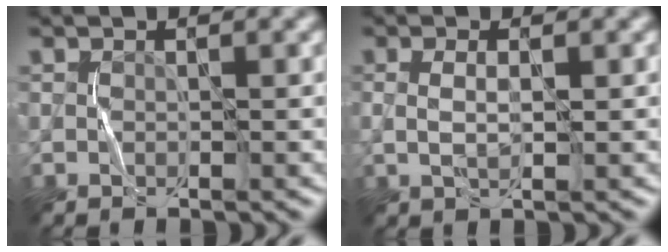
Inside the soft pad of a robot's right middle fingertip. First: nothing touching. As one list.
[{"total": 1.3, "force": [0.1, 0.3, 1.3], "torque": [-0.031, 0.000, 0.004]}]